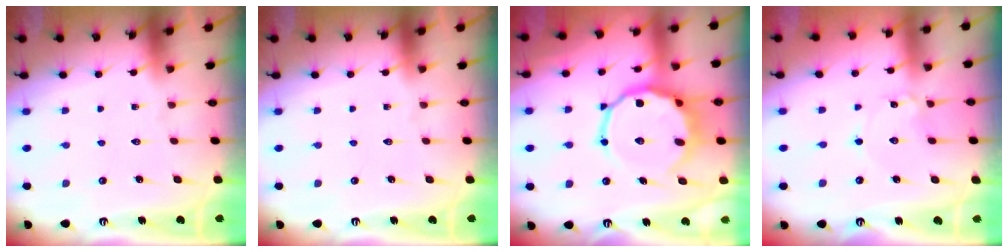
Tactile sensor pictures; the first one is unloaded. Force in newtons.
{"total": 0.0}
{"total": 13.9, "press": 13.6, "slide": 2.9}
{"total": 1.0, "press": 1.0, "slide": 0.0}